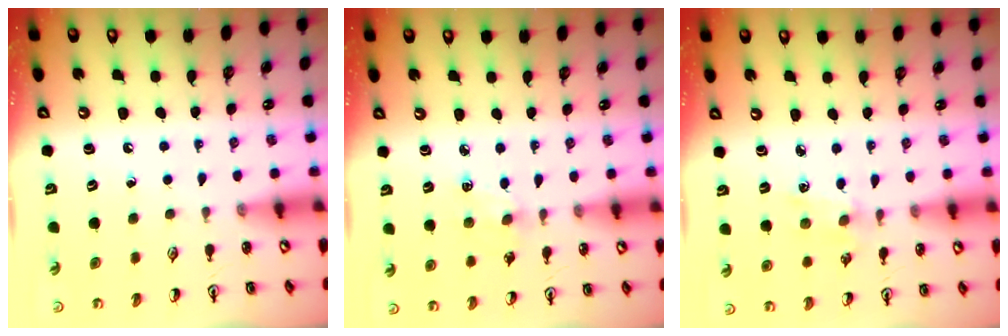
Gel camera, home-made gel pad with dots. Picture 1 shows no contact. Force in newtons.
{"total": 4.8, "press": 4.7, "slide": 0.6}
{"total": 3.8, "press": 3.7, "slide": 0.5}